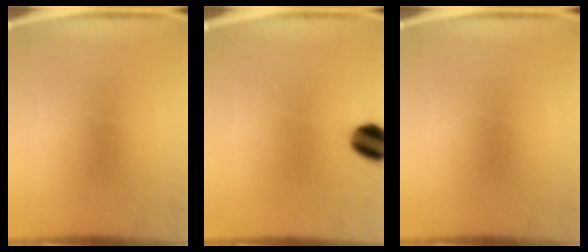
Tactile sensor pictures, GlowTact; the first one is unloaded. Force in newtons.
{"total": 7.9}
{"total": 0.0}